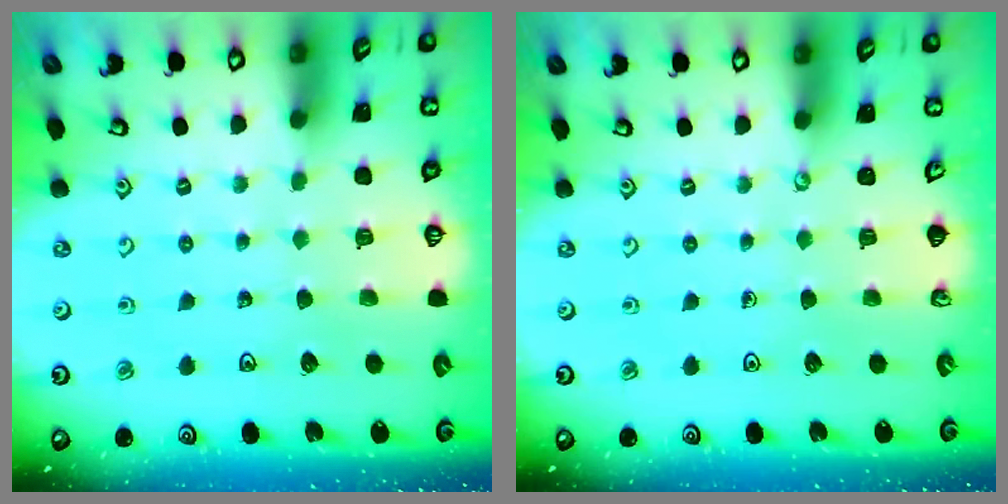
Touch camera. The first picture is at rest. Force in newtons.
{"total": 0.0}